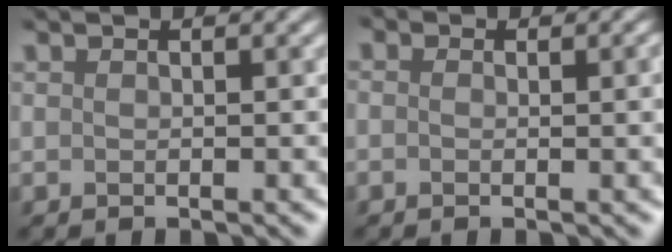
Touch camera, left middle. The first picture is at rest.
{"total": 1.7, "force": [-0.7, 0.9, 1.2], "torque": [0.009, 0.010, -0.018]}